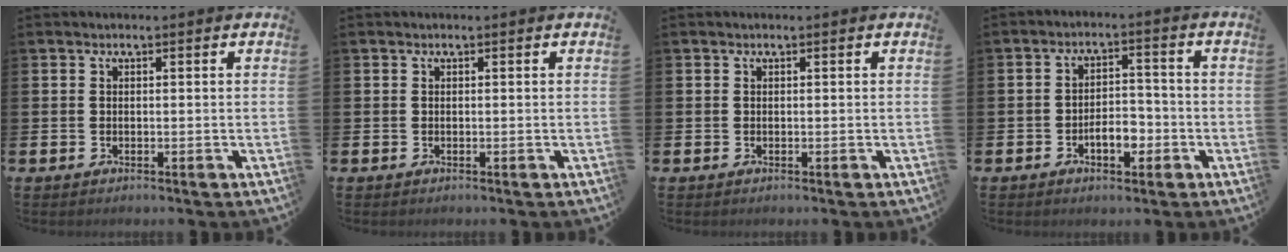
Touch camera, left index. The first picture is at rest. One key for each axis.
{"total": 0.0}
{"total": 0.0}
{"total": 4.4, "fx": -1.9, "fy": 2.4, "fz": 3.2, "tx": -0.049, "ty": 0.007, "tz": -0.038}